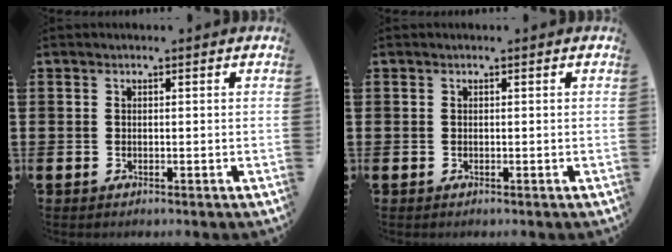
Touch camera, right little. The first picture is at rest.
{"total": 0.0}